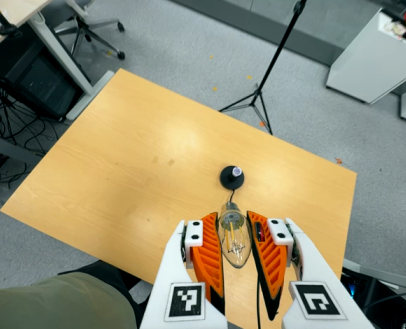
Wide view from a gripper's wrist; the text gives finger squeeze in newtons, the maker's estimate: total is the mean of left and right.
{"total": 20.4, "left": 23.0, "right": 17.8}